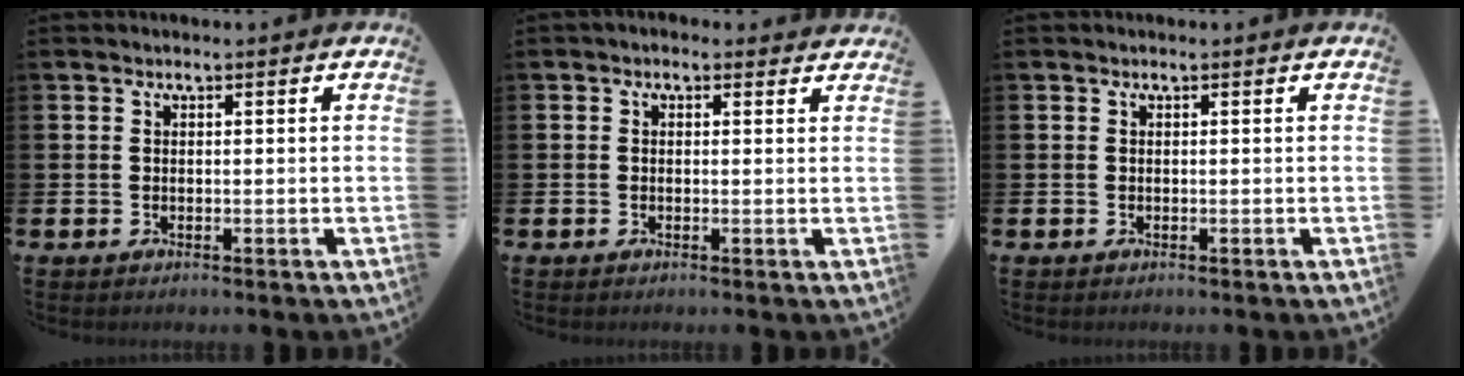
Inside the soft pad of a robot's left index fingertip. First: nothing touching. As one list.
[{"total": 0.5, "force": [0.2, 0.4, 0.3], "torque": [-0.004, 0.004, 0.001]}, {"total": 0.0}]